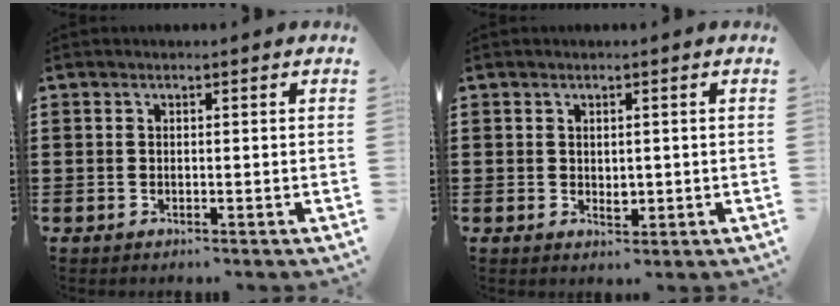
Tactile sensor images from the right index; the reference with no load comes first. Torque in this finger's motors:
{"motor_torque": [0.38, 0.38, 0.00, 0.00]}